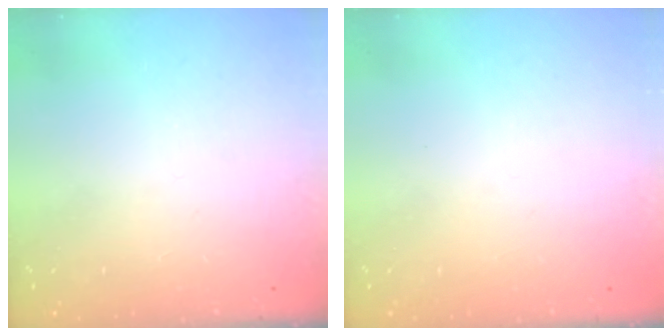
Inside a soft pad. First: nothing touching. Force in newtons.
{"total": 1.5, "press": 1.5, "slide": 0.1}